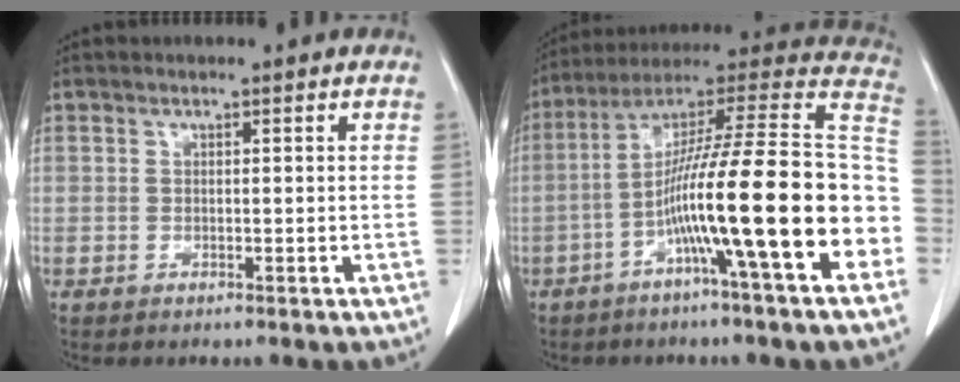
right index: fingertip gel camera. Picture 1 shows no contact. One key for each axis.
{"total": 24.4, "fx": -6.5, "fy": 0.6, "fz": 23.5, "tx": -0.311, "ty": 0.011, "tz": -0.117}